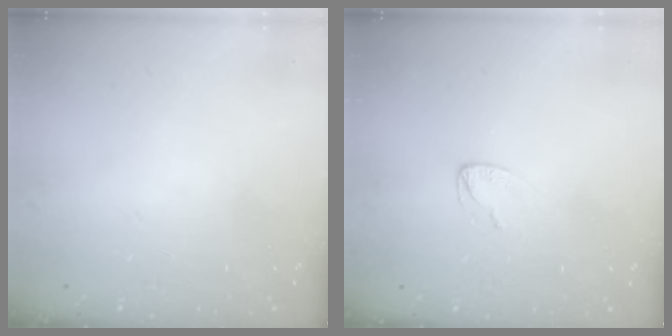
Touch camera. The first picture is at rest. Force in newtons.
{"total": 3.6, "press": 3.6, "slide": 0.3}